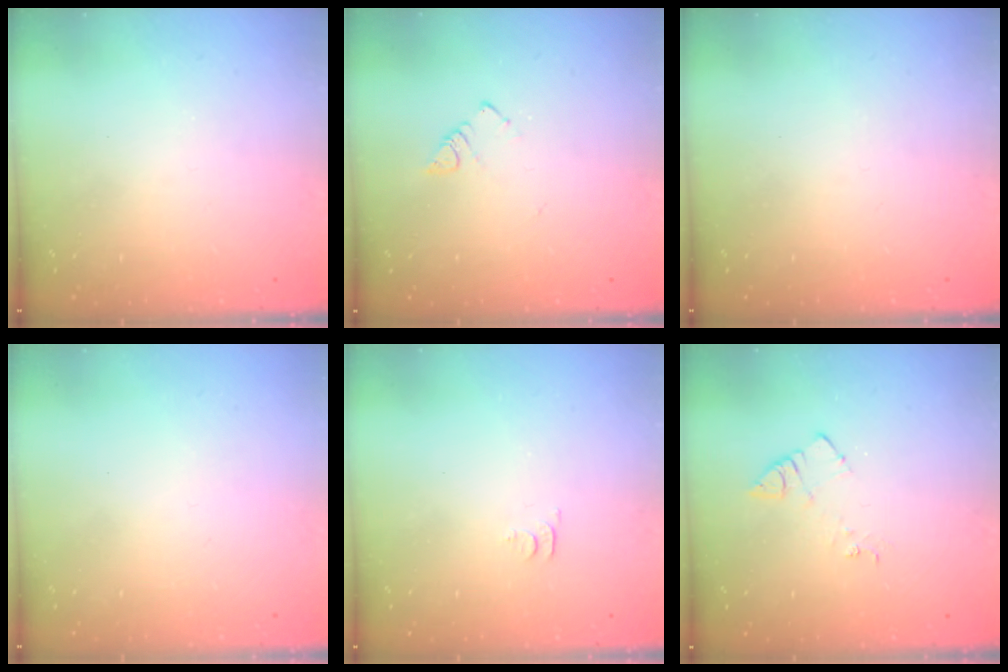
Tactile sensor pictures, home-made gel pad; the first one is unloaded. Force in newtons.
{"total": 2.7, "press": 2.7, "slide": 0.4}
{"total": 0.0}
{"total": 1.8, "press": 1.8, "slide": 0.2}
{"total": 3.6, "press": 3.6, "slide": 0.4}
{"total": 6.2, "press": 6.2, "slide": 0.6}